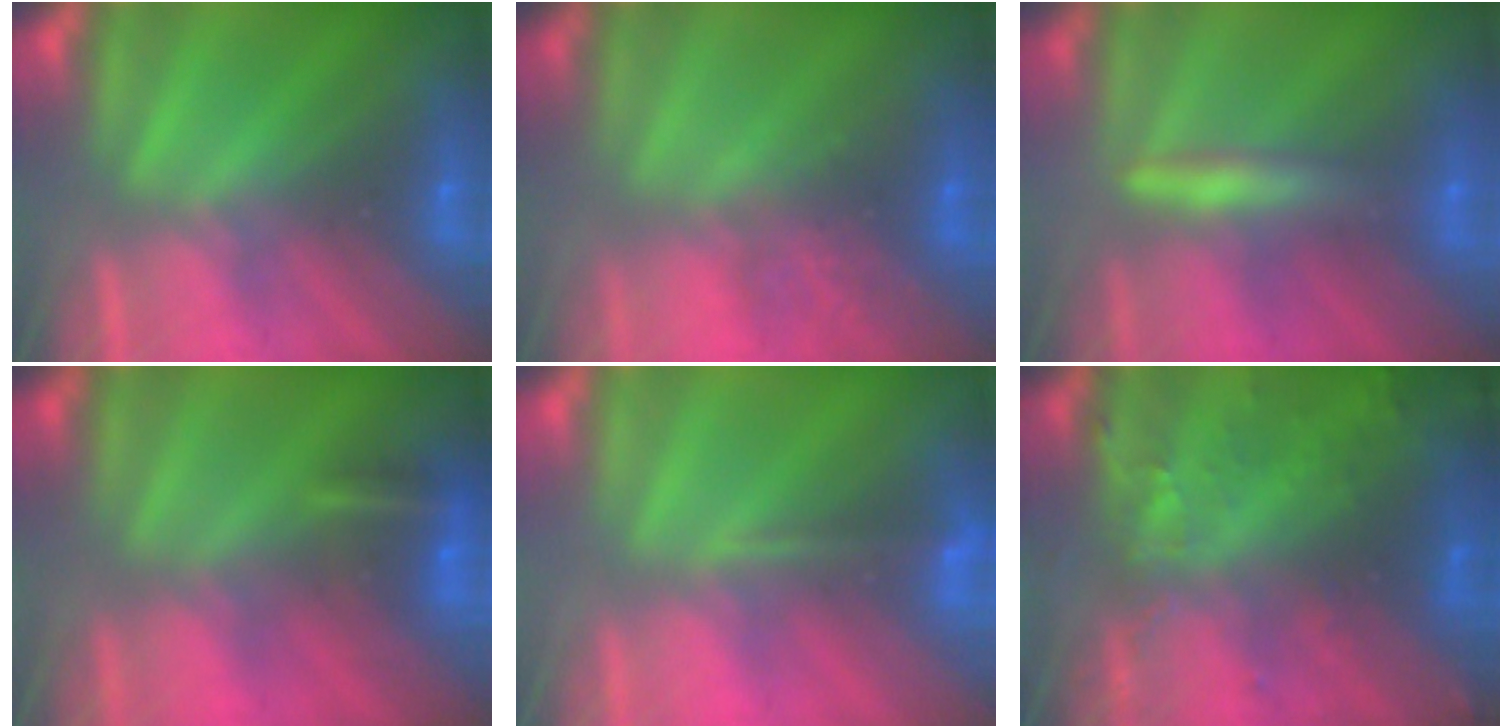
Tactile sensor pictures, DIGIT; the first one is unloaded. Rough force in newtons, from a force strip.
{"total": 4.2}
{"total": 2.5}
{"total": 6.6}
{"total": 1.2}
{"total": 6.7}